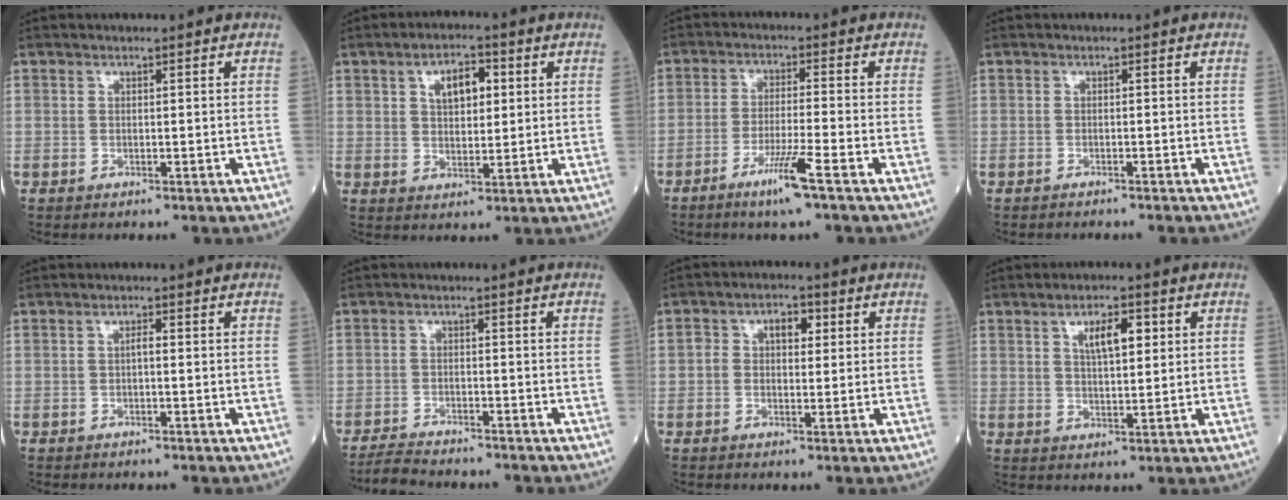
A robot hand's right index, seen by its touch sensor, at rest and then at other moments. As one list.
[{"total": 5.7, "force": [1.9, 2.7, 4.6], "torque": [-0.075, 0.009, 0.033]}, {"total": 6.2, "force": [-3.8, -0.7, 4.9], "torque": [-0.088, -0.012, -0.074]}, {"total": 3.1, "force": [-2.9, 0.5, 1.0], "torque": [-0.015, -0.003, -0.036]}, {"total": 0.9, "force": [-0.1, 0.2, 0.9], "torque": [-0.014, 0.003, -0.004]}, {"total": 5.7, "force": [-5.4, 0.7, 1.6], "torque": [-0.028, -0.016, -0.092]}, {"total": 4.5, "force": [1.0, 2.7, 3.5], "torque": [-0.060, 0.023, 0.018]}, {"total": 5.4, "force": [2.1, 1.7, 4.7], "torque": [-0.080, 0.006, 0.037]}]